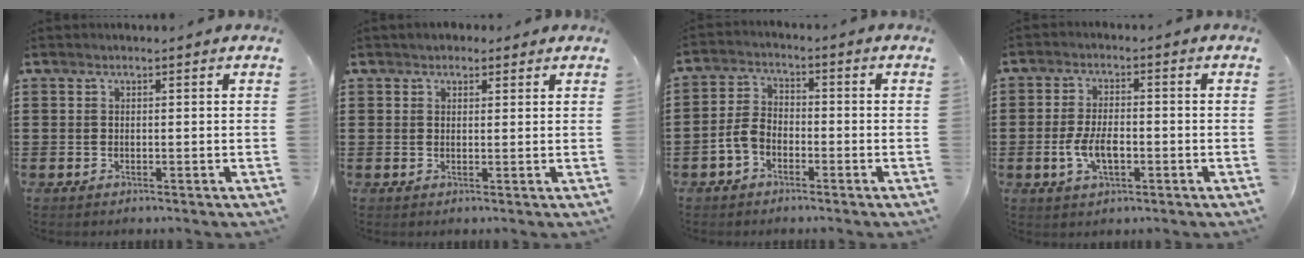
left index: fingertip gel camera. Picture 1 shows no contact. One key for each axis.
{"total": 1.7, "fx": 1.3, "fy": 0.9, "fz": 0.3, "tx": -0.011, "ty": 0.008, "tz": 0.025}
{"total": 4.4, "fx": -2.5, "fy": 2.7, "fz": 2.5, "tx": -0.067, "ty": 0.007, "tz": -0.054}
{"total": 5.6, "fx": -1.4, "fy": 2.7, "fz": 4.7, "tx": -0.103, "ty": 0.002, "tz": -0.030}